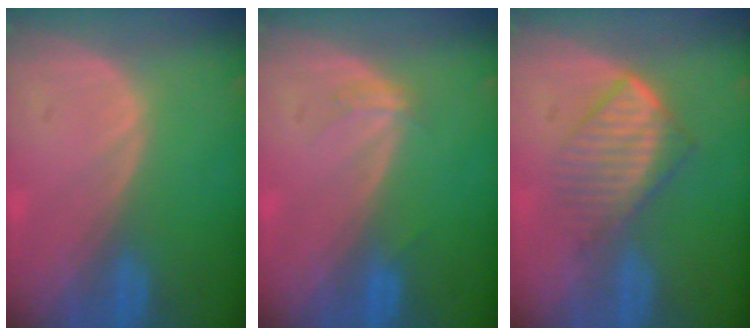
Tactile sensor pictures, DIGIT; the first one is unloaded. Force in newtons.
{"total": 1.5, "press": 1.4, "slide": 0.3}
{"total": 6.9, "press": 6.0, "slide": 3.5}